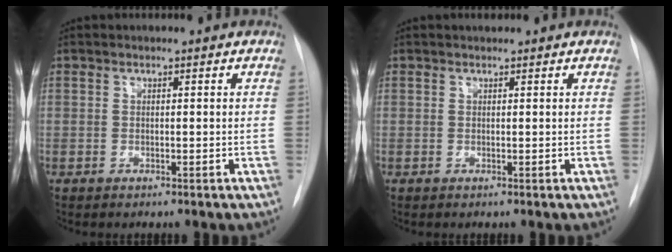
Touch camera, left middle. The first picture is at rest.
{"total": 0.8, "force": [0.7, 0.2, 0.2], "torque": [-0.011, 0.009, 0.014]}